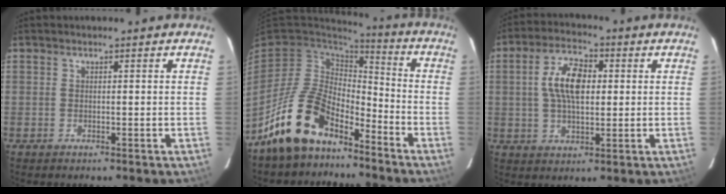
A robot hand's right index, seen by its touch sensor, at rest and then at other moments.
{"total": 15.0, "force": [-10.5, 7.4, 7.7], "torque": [-0.169, 0.008, -0.189]}
{"total": 9.3, "force": [1.3, 4.7, 7.9], "torque": [-0.150, 0.018, 0.023]}